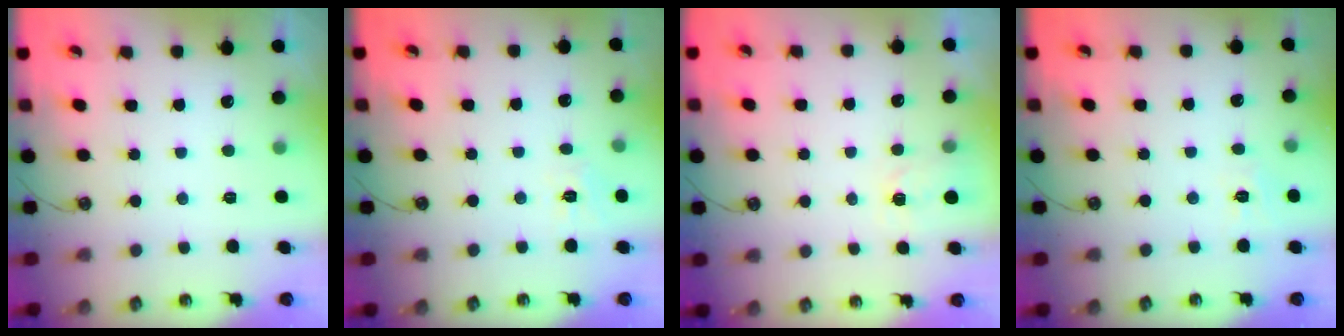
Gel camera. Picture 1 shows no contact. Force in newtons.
{"total": 4.9, "press": 4.9, "slide": 0.7}
{"total": 2.9, "press": 2.9, "slide": 0.5}
{"total": 3.0, "press": 3.0, "slide": 0.1}